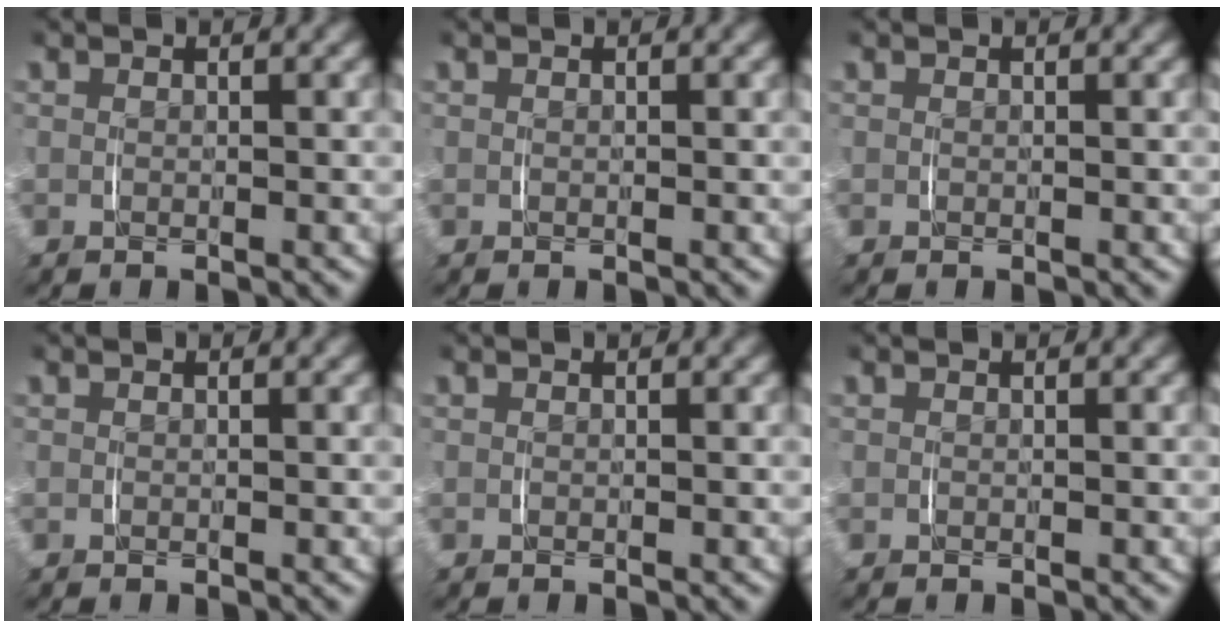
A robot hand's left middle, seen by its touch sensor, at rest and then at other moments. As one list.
[{"total": 0.0}, {"total": 0.0}, {"total": 0.0}, {"total": 0.0}, {"total": 0.0}]